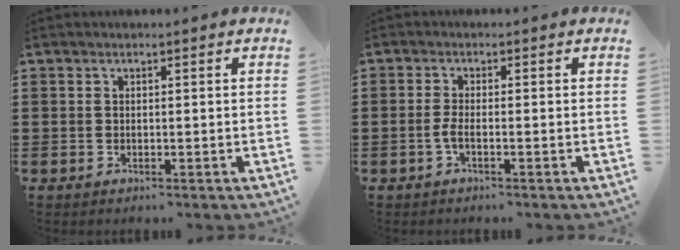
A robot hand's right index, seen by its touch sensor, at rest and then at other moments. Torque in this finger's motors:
{"motor_torque": [0.15, 1.99, -0.06, 0.01]}